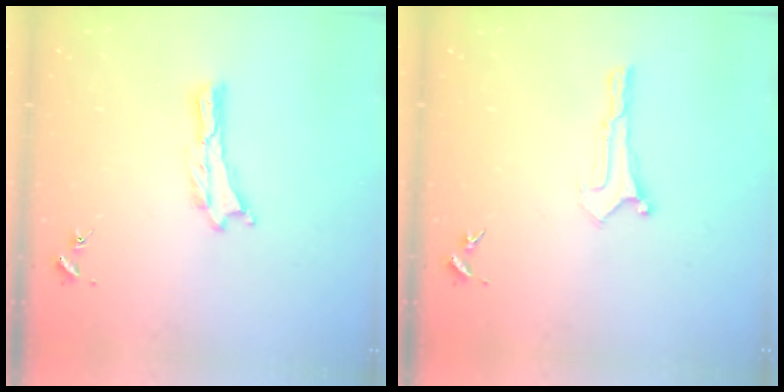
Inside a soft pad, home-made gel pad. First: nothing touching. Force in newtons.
{"total": 0.0}